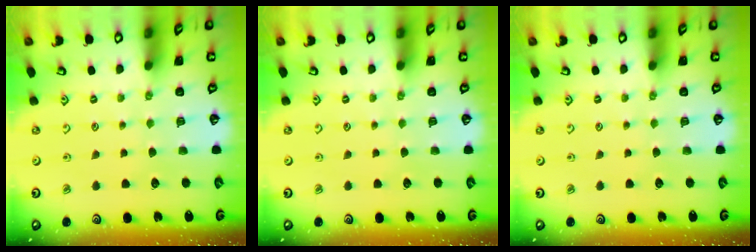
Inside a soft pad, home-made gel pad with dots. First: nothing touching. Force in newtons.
{"total": 0.0}
{"total": 0.0}